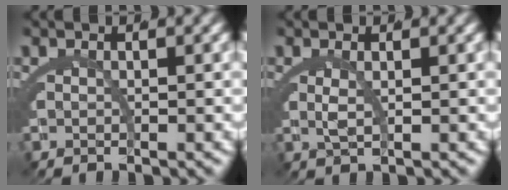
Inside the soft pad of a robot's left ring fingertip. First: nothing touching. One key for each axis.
{"total": 1.4, "fx": 0.5, "fy": -0.3, "fz": 1.3, "tx": -0.029, "ty": -0.009, "tz": 0.017}